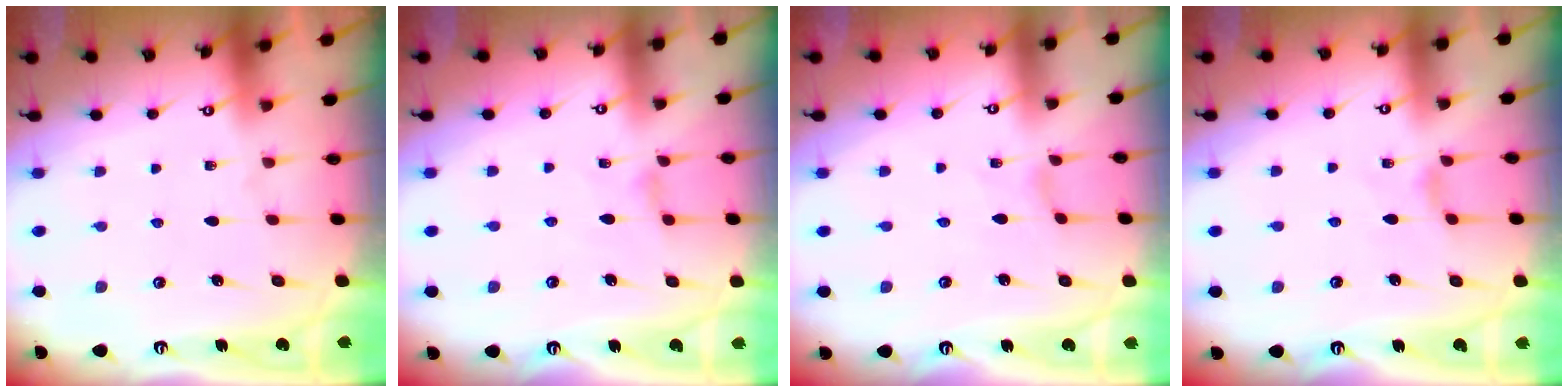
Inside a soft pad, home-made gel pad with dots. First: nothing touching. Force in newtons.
{"total": 2.8, "press": 2.8, "slide": 0.6}
{"total": 0.6, "press": 0.6, "slide": 0.2}
{"total": 1.8, "press": 1.7, "slide": 0.5}